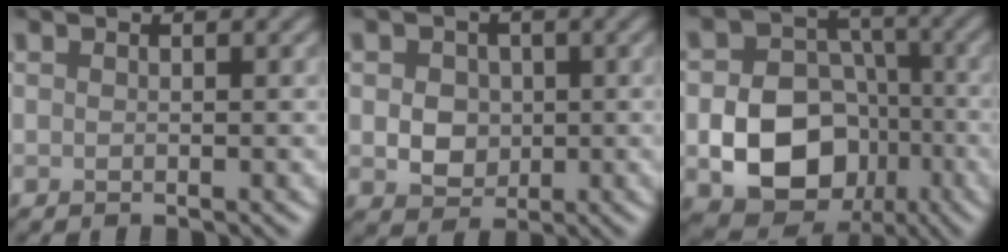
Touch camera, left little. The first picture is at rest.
{"total": 3.5, "force": [0.2, 2.9, 1.9], "torque": [-0.032, 0.002, -0.005]}
{"total": 9.5, "force": [-2.8, 7.5, 5.2], "torque": [-0.080, -0.016, -0.051]}